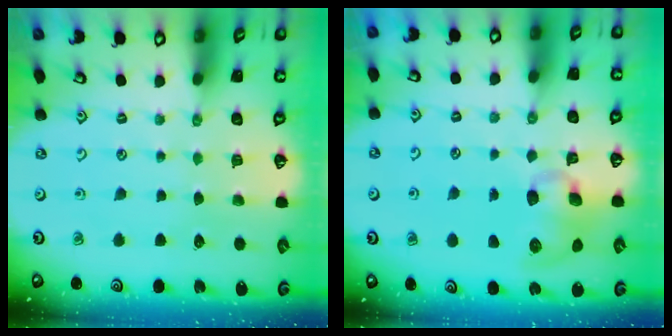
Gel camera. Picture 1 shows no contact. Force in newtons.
{"total": 9.9, "press": 9.8, "slide": 1.1}